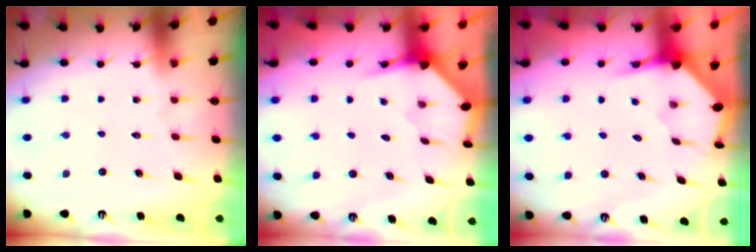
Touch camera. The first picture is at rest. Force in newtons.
{"total": 3.2, "press": 3.2, "slide": 0.1}
{"total": 3.6, "press": 3.6, "slide": 0.5}